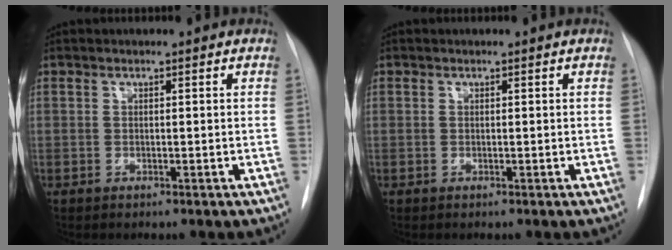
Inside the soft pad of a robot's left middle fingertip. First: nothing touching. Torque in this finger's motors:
{"motor_torque": [0.02, -0.02, 0.00, 0.00]}